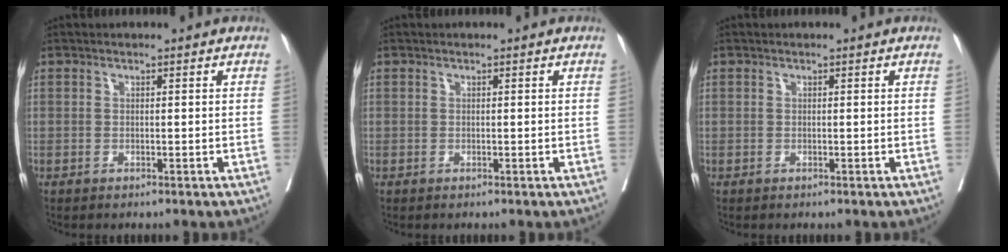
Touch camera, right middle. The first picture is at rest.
{"total": 0.0}
{"total": 0.0}